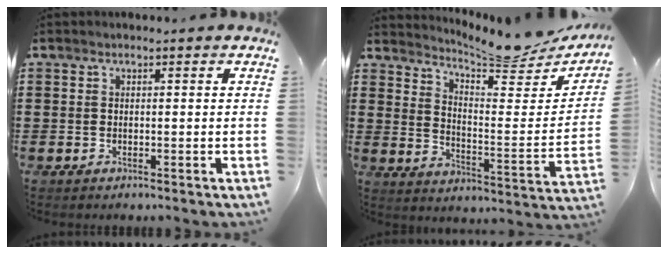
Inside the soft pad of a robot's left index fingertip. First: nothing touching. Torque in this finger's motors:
{"motor_torque": [-0.33, -0.23, -0.29, -0.21]}